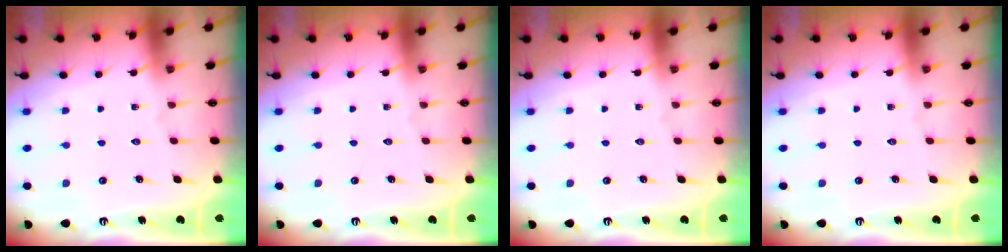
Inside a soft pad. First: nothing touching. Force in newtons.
{"total": 0.0}
{"total": 0.0}
{"total": 0.0}